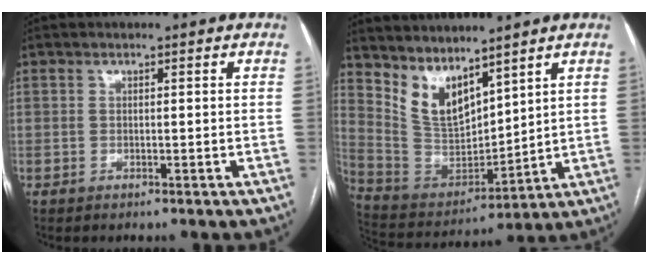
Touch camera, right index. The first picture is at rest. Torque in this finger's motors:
{"motor_torque": [0.77, 0.70, 0.19, 0.06]}